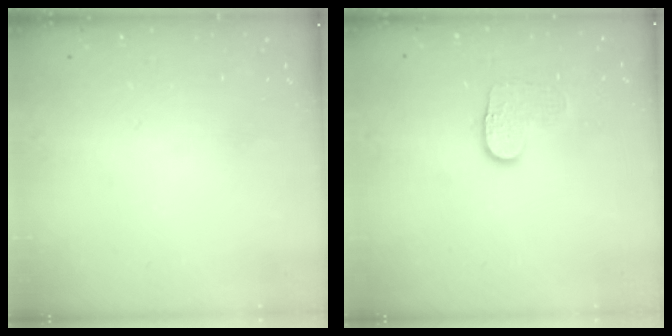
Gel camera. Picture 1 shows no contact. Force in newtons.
{"total": 5.5, "press": 5.5, "slide": 0.4}